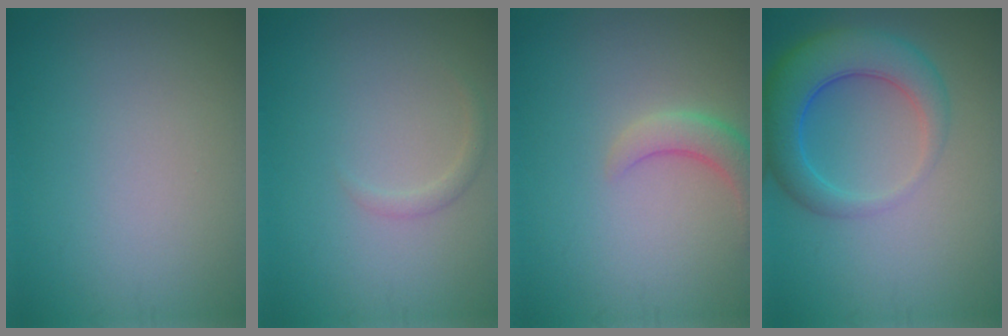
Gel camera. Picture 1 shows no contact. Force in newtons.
{"total": 0.9, "press": 0.9, "slide": 0.0}
{"total": 2.9, "press": 2.8, "slide": 0.3}
{"total": 6.4, "press": 6.4, "slide": 0.3}